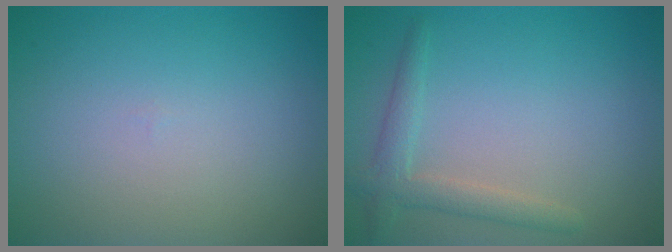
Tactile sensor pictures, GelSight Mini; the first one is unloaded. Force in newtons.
{"total": 2.4, "press": 2.4, "slide": 0.2}